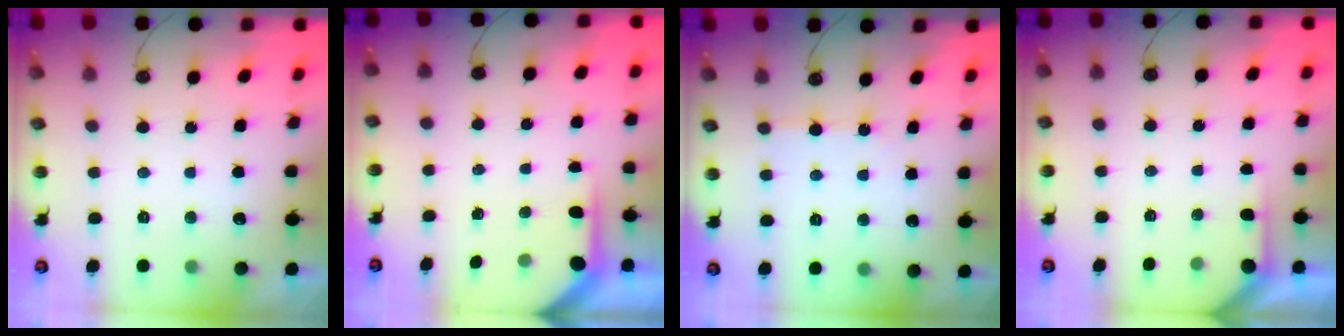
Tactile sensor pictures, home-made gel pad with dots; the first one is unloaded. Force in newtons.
{"total": 4.1, "press": 4.0, "slide": 0.2}
{"total": 3.6, "press": 3.5, "slide": 0.4}
{"total": 2.2, "press": 2.2, "slide": 0.3}